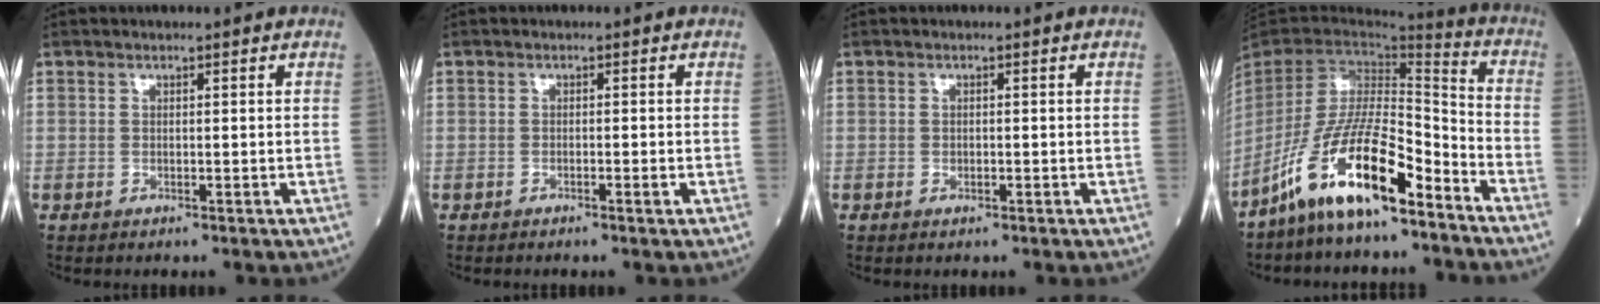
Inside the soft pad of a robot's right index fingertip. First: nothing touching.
{"total": 0.8, "force": [-0.6, -0.1, 0.6], "torque": [-0.011, 0.001, -0.008]}
{"total": 0.7, "force": [-0.4, 0.4, 0.4], "torque": [-0.006, 0.001, -0.006]}
{"total": 15.3, "force": [-10.3, 3.0, 10.9], "torque": [-0.215, 0.001, -0.191]}